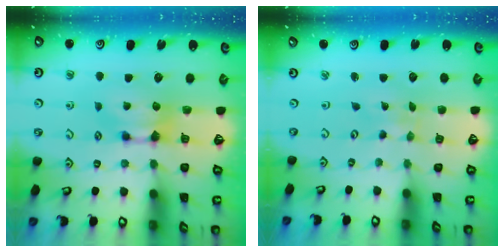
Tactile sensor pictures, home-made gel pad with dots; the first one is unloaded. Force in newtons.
{"total": 6.8, "press": 6.8, "slide": 0.4}